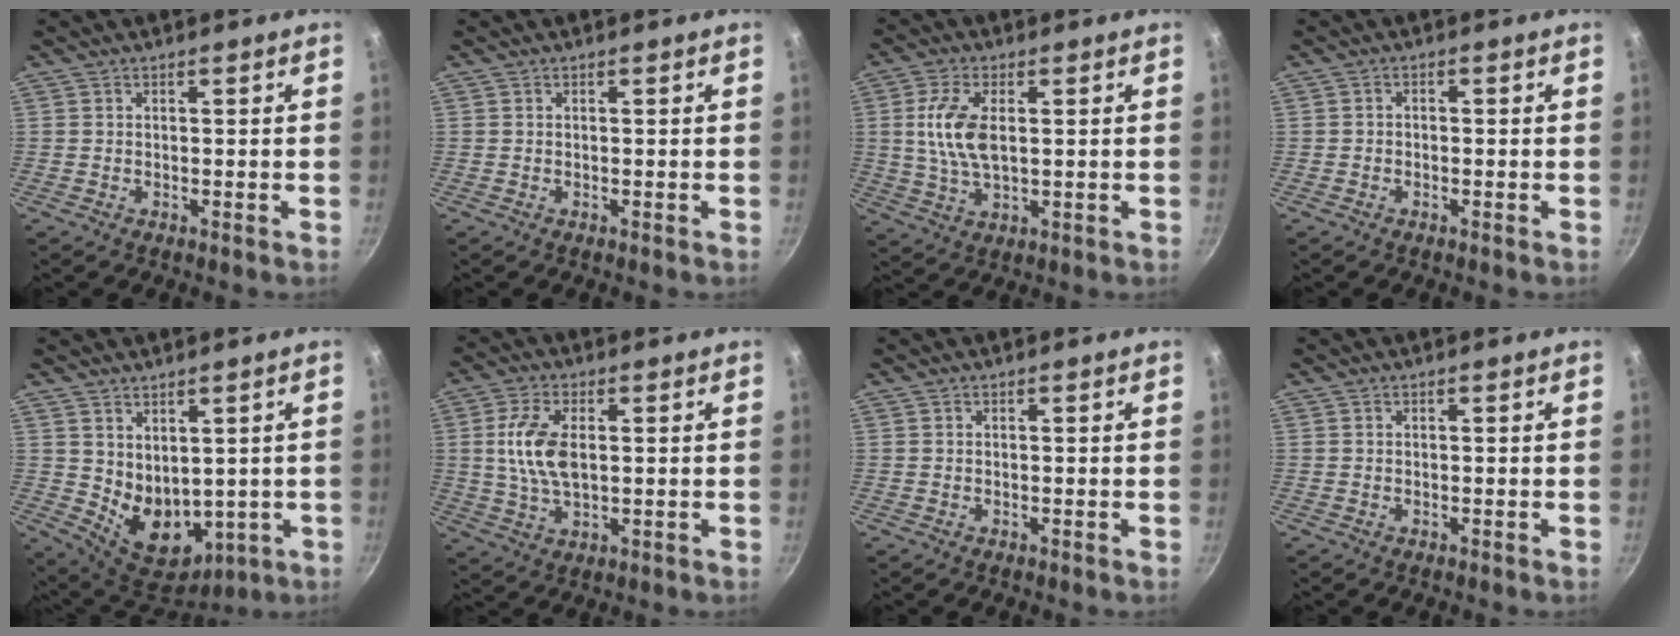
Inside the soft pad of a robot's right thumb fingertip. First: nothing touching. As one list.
[{"total": 0.0}, {"total": 9.4, "force": [1.3, 4.7, 8.1], "torque": [-0.160, 0.000, 0.026]}, {"total": 1.0, "force": [-0.5, 0.7, 0.5], "torque": [-0.011, 0.005, -0.012]}, {"total": 11.0, "force": [2.1, 7.9, 7.4], "torque": [-0.093, -0.038, 0.066]}, {"total": 9.6, "force": [1.1, 5.0, 8.1], "torque": [-0.159, 0.001, 0.022]}, {"total": 0.0}, {"total": 0.0}]